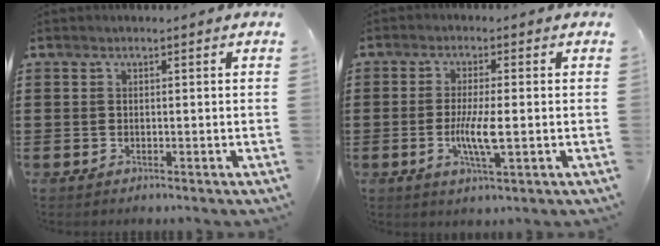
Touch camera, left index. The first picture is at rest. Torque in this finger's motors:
{"motor_torque": [0.88, 0.17, 0.32, 0.12]}